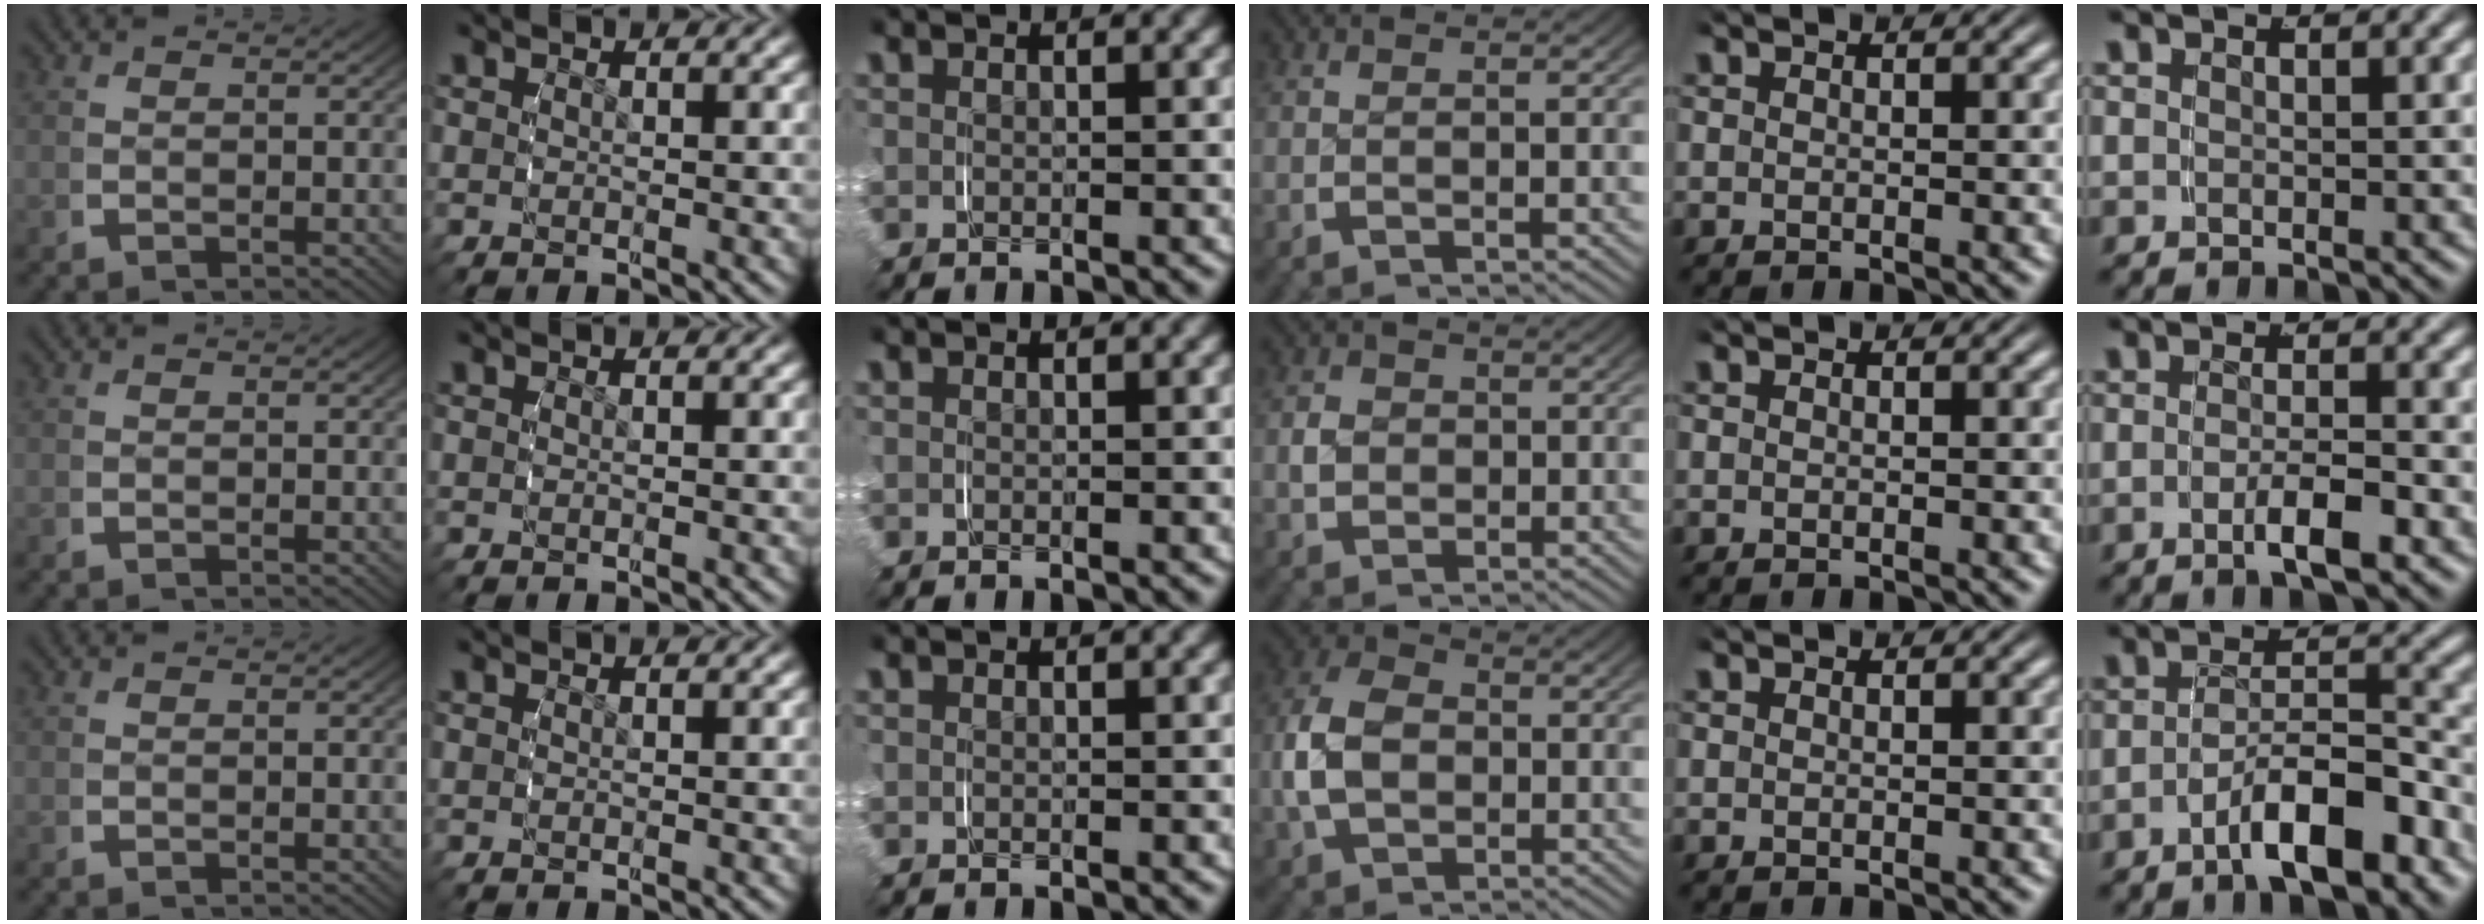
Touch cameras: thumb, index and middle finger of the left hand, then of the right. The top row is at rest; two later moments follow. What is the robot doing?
{"motion": "grasp_and_lifting", "object": "ribbon"}